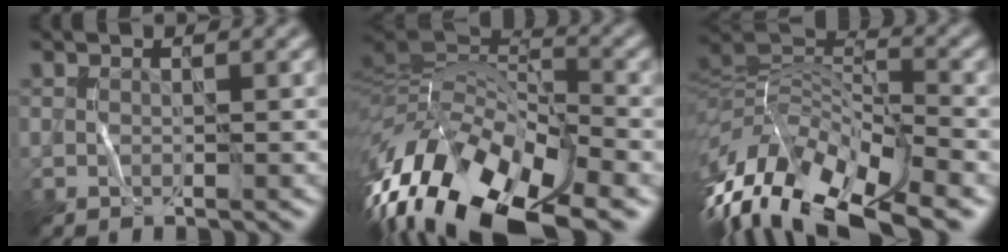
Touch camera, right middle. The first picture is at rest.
{"total": 15.7, "force": [-8.4, 6.5, 11.5], "torque": [-0.249, 0.009, -0.147]}
{"total": 14.3, "force": [-8.5, 5.6, 10.1], "torque": [-0.219, 0.009, -0.144]}